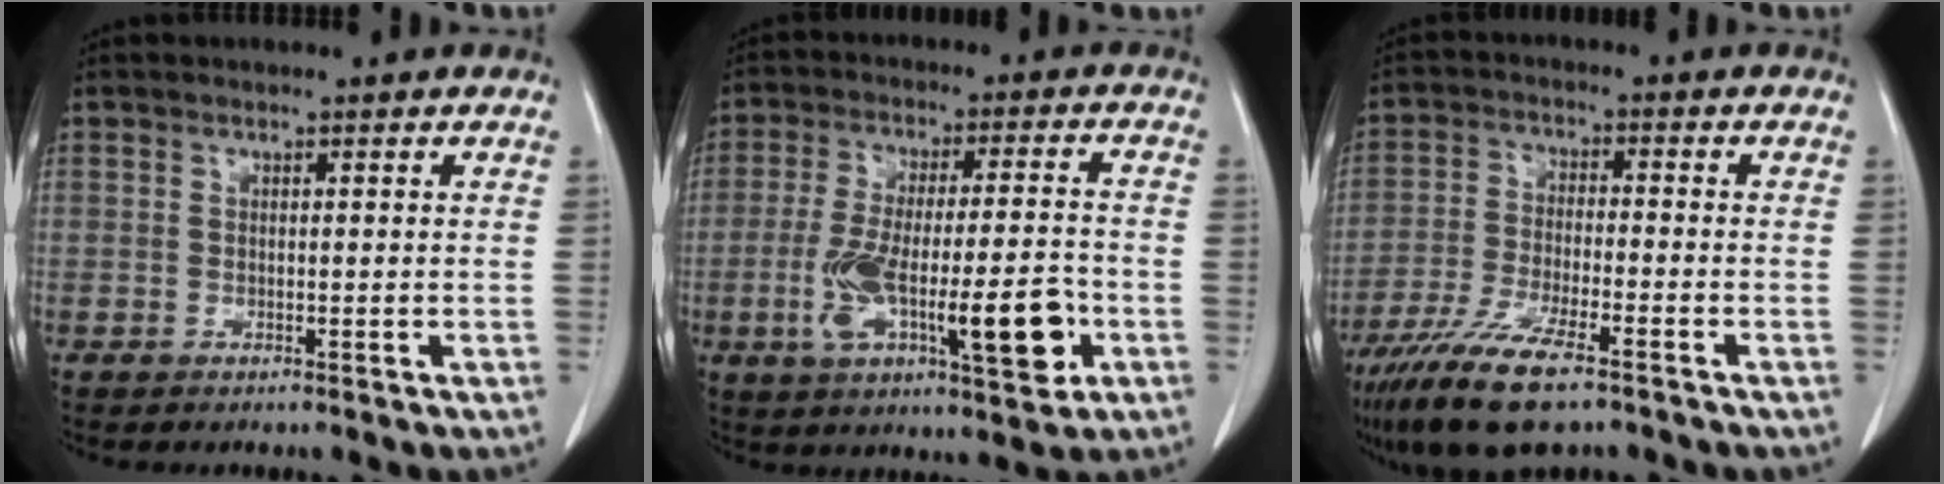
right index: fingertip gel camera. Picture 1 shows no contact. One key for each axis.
{"total": 15.8, "fx": -4.6, "fy": 3.5, "fz": 14.7, "tx": -0.256, "ty": 0.003, "tz": -0.066}
{"total": 12.2, "fx": -8.3, "fy": 2.5, "fz": 8.5, "tx": -0.164, "ty": -0.026, "tz": -0.144}